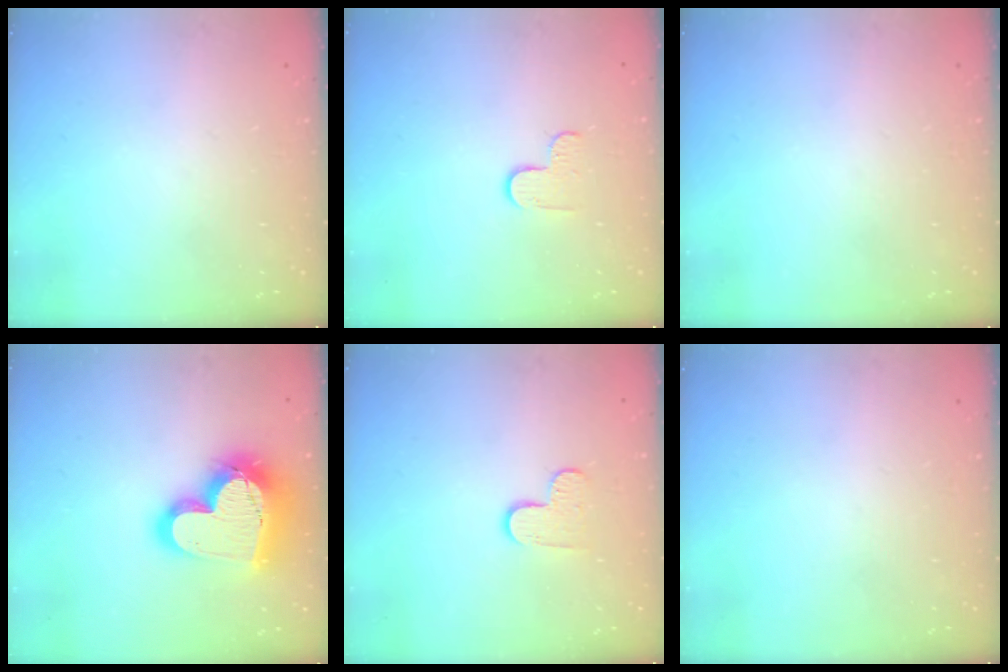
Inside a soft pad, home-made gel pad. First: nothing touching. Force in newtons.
{"total": 3.8, "press": 3.8, "slide": 0.4}
{"total": 0.0}
{"total": 25.5, "press": 25.4, "slide": 2.1}
{"total": 6.6, "press": 6.5, "slide": 0.6}
{"total": 0.0}